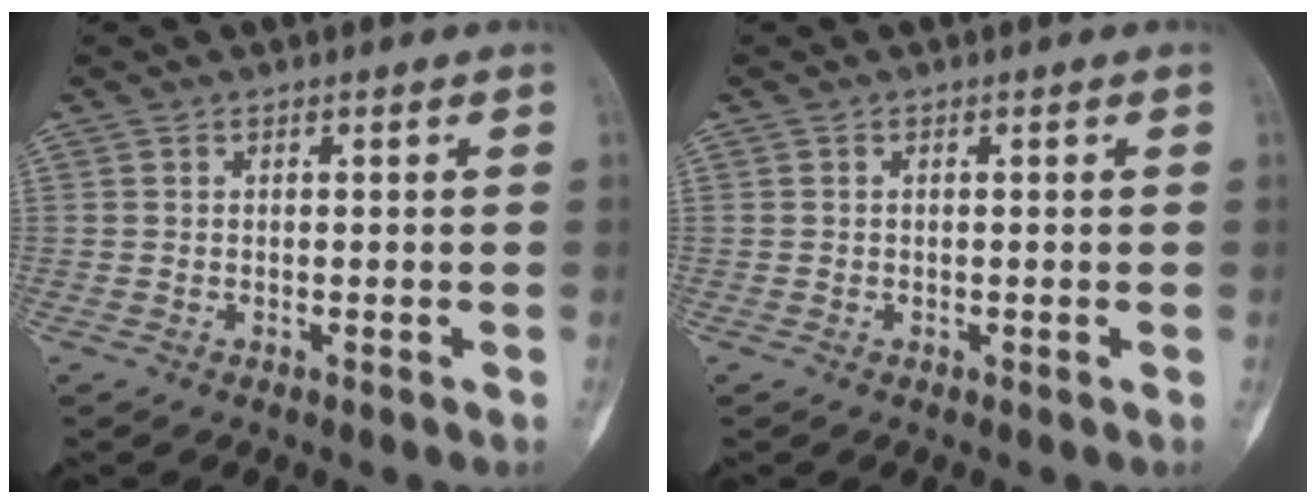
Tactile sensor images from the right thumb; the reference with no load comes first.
{"total": 0.0}